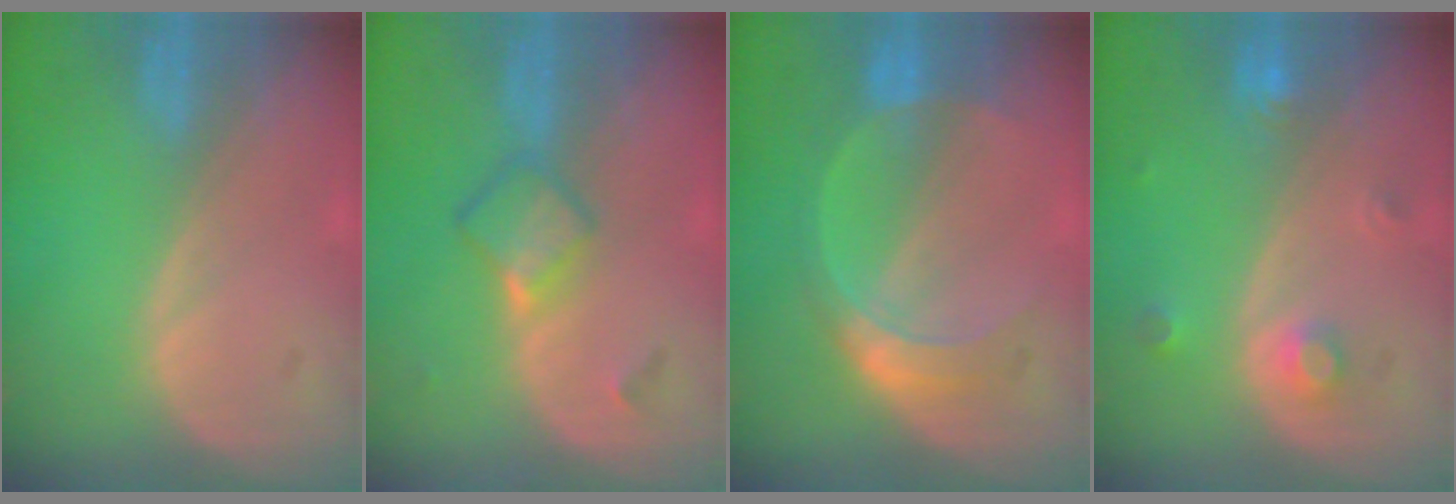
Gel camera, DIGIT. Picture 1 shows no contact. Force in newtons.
{"total": 4.8, "press": 4.2, "slide": 2.4}
{"total": 5.6, "press": 5.6, "slide": 0.0}
{"total": 3.1, "press": 2.9, "slide": 1.2}